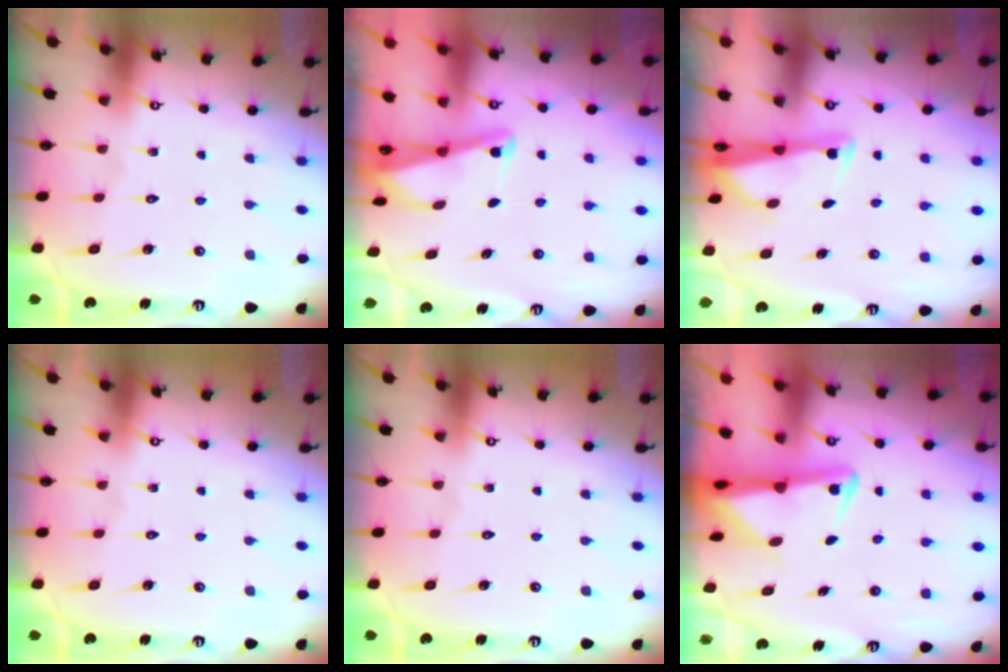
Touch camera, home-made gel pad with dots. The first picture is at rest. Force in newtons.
{"total": 2.1, "press": 2.1, "slide": 0.3}
{"total": 2.9, "press": 2.8, "slide": 0.7}
{"total": 0.0}
{"total": 0.0}
{"total": 3.9, "press": 3.8, "slide": 0.7}